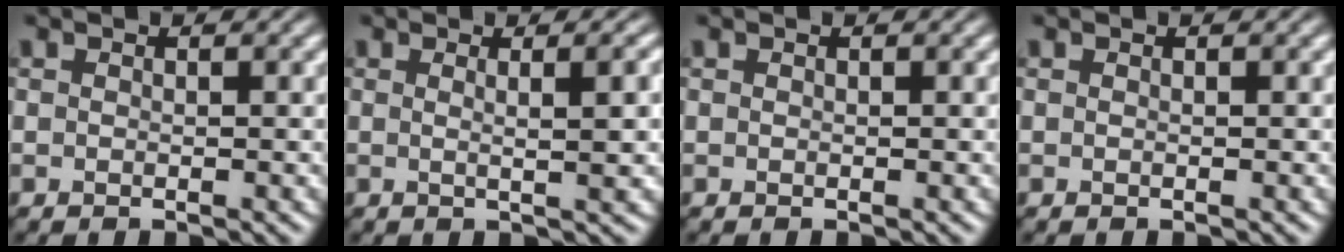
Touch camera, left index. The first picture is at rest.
{"total": 3.7, "force": [0.7, 1.0, 3.5], "torque": [-0.037, 0.007, -0.004]}
{"total": 0.0}
{"total": 0.0}